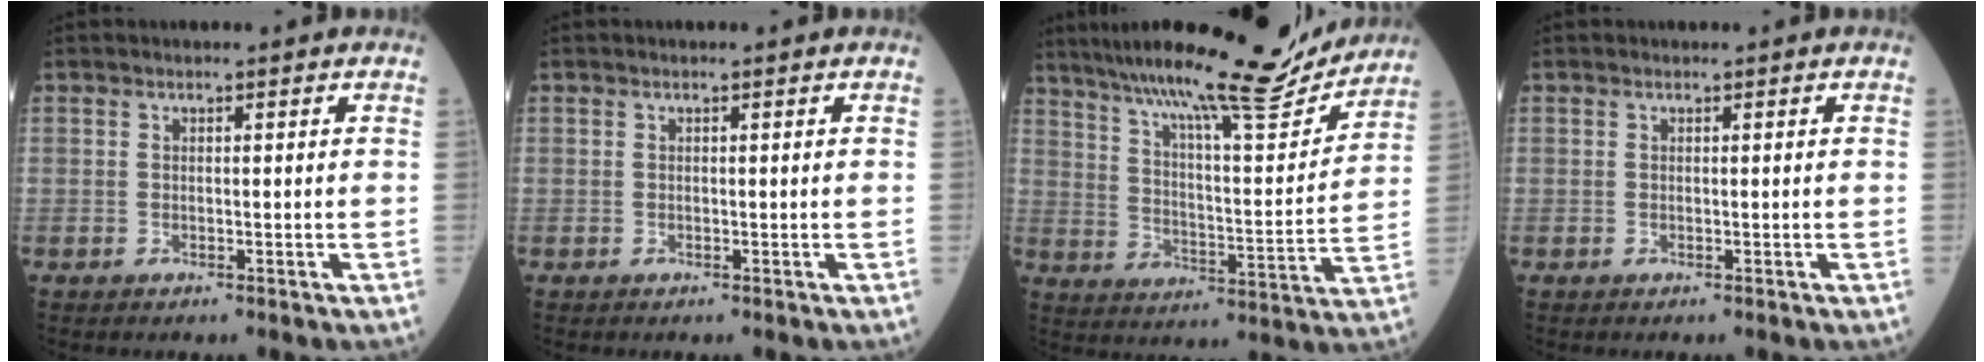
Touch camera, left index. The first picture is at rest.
{"total": 0.5, "force": [-0.5, 0.0, -0.1], "torque": [0.002, -0.005, -0.008]}
{"total": 20.9, "force": [18.3, 1.6, 9.9], "torque": [-0.170, -0.018, 0.270]}
{"total": 0.0}